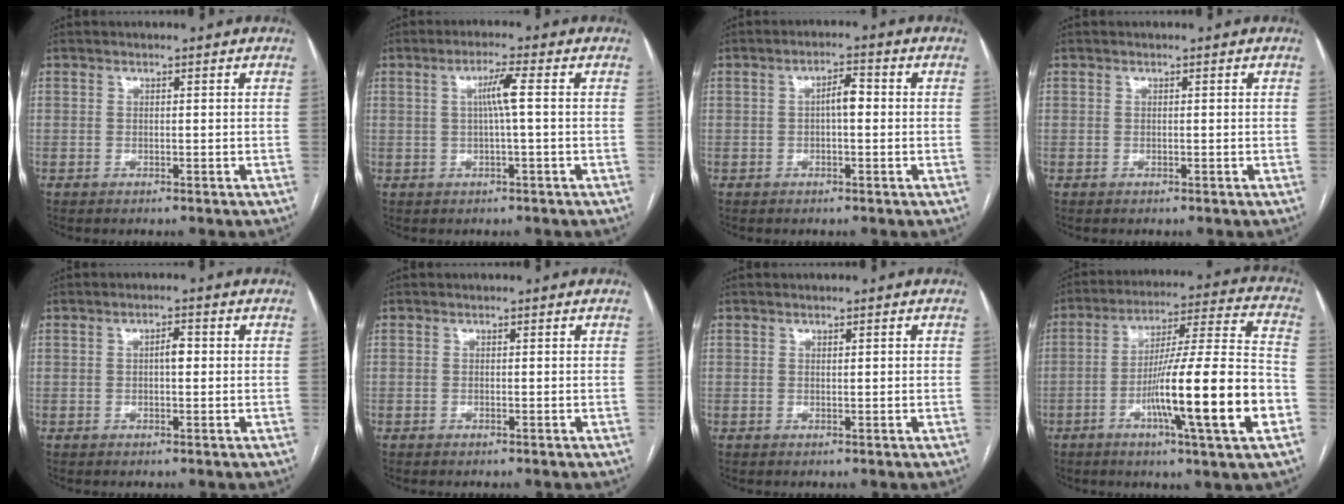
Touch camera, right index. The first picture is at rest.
{"total": 3.8, "force": [0.4, -0.5, 3.7], "torque": [-0.068, 0.006, 0.008]}
{"total": 3.1, "force": [0.0, 0.9, 3.0], "torque": [-0.046, 0.011, -0.002]}
{"total": 0.0}
{"total": 2.0, "force": [0.1, 0.7, 1.9], "torque": [-0.030, 0.005, 0.000]}
{"total": 0.0}
{"total": 0.8, "force": [0.2, 0.1, 0.7], "torque": [-0.012, 0.001, 0.003]}
{"total": 19.0, "force": [-6.2, -0.1, 18.0], "torque": [-0.285, -0.004, -0.099]}